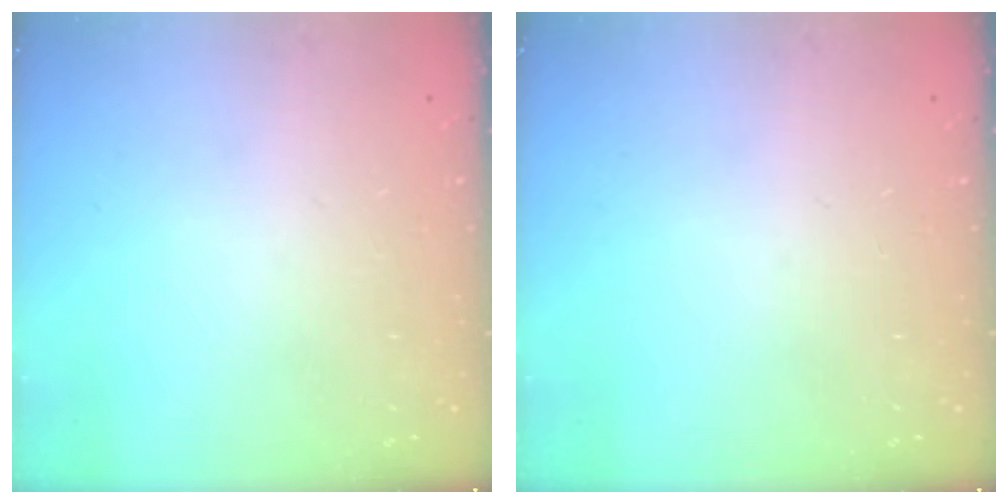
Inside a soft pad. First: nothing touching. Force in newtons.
{"total": 0.0}